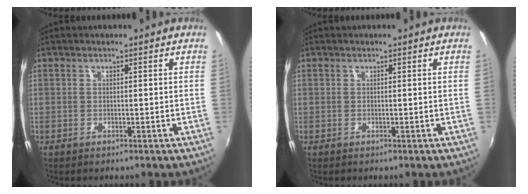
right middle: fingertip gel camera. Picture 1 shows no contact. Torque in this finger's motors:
{"motor_torque": [-0.15, 0.09, 0.02, 0.01]}